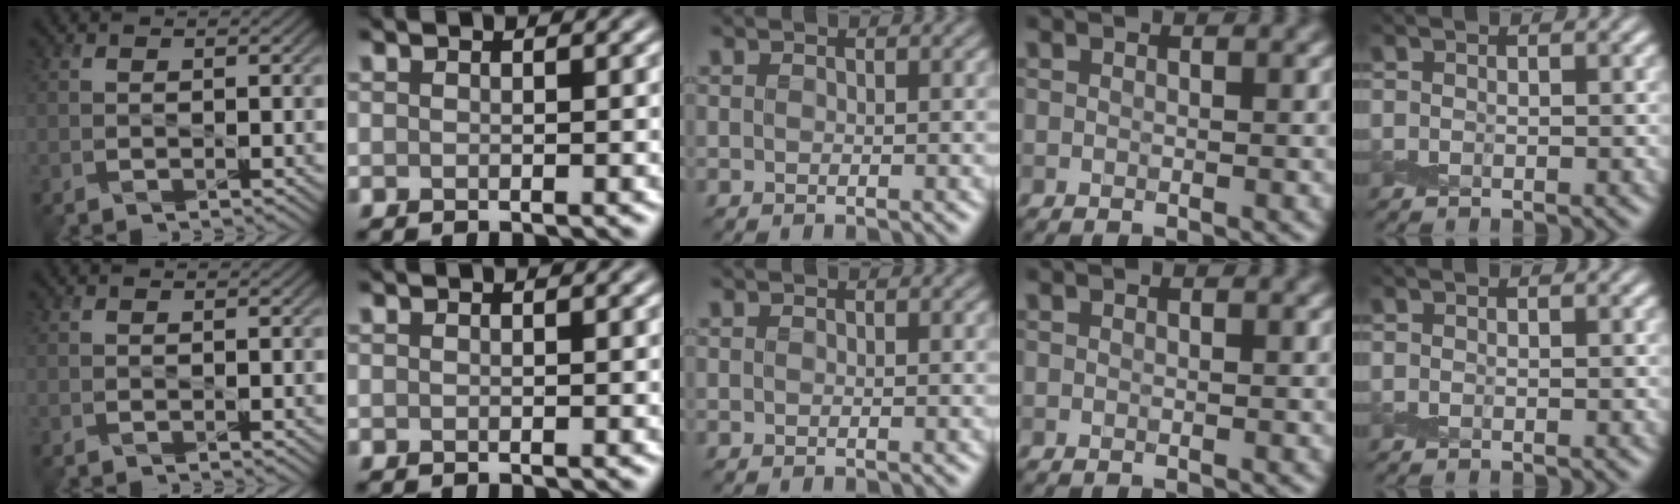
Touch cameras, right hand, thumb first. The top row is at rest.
{}